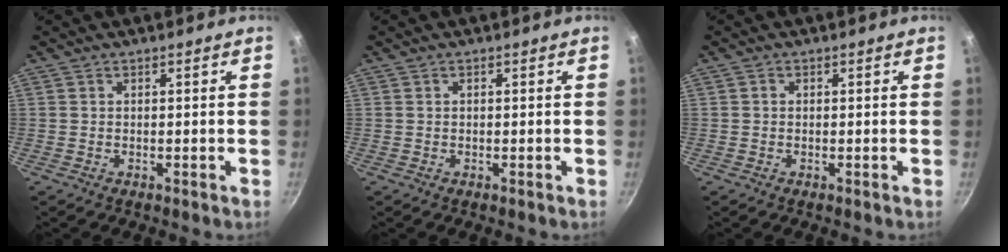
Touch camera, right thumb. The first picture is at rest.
{"total": 0.0}
{"total": 0.6, "force": [0.1, 0.6, 0.3], "torque": [-0.004, 0.004, 0.001]}